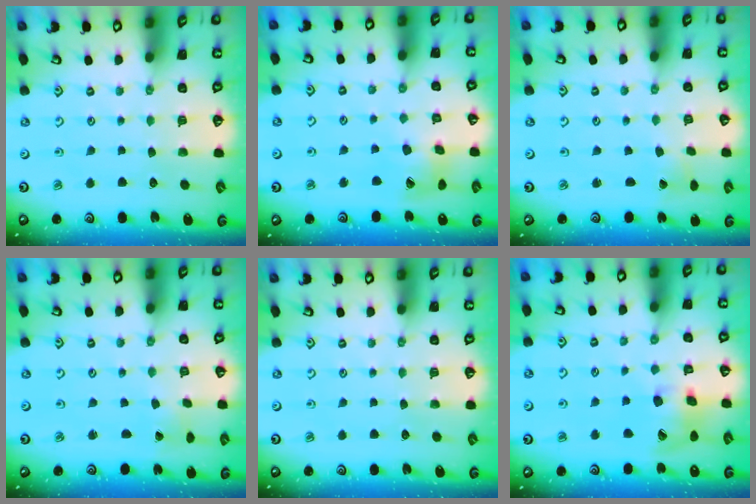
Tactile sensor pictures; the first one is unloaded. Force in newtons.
{"total": 13.7, "press": 13.6, "slide": 1.9}
{"total": 1.8, "press": 1.8, "slide": 0.1}
{"total": 0.8, "press": 0.8, "slide": 0.0}
{"total": 0.0}
{"total": 14.2, "press": 14.1, "slide": 2.0}